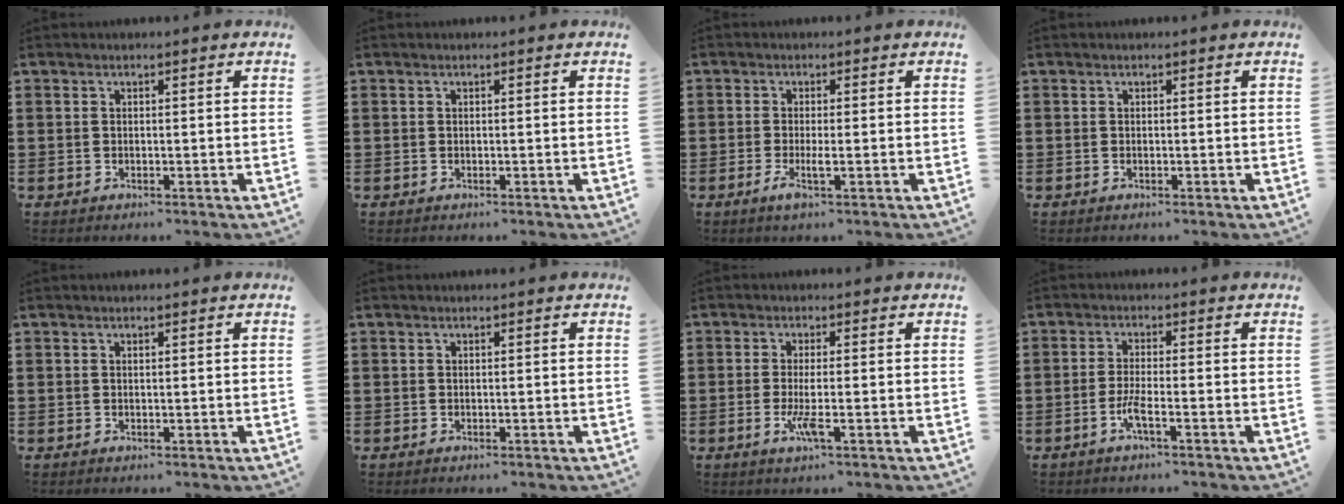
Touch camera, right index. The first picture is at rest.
{"total": 0.0}
{"total": 2.9, "force": [-1.0, 0.1, 2.7], "torque": [-0.060, -0.012, -0.023]}
{"total": 0.0}
{"total": 0.0}
{"total": 0.0}
{"total": 3.6, "force": [-1.1, 0.3, 3.4], "torque": [-0.081, -0.016, -0.027]}
{"total": 3.3, "force": [-1.8, 0.2, 2.8], "torque": [-0.071, -0.009, -0.039]}